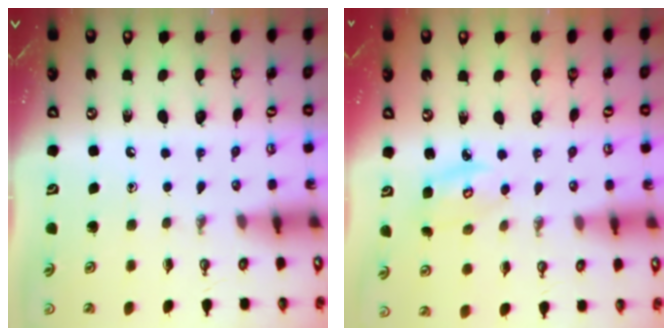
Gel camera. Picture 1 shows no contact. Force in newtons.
{"total": 3.8, "press": 3.8, "slide": 0.3}